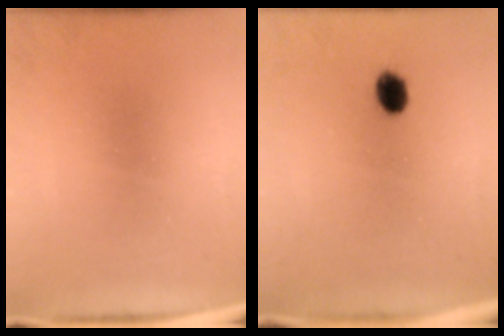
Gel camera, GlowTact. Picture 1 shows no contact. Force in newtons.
{"total": 3.3}